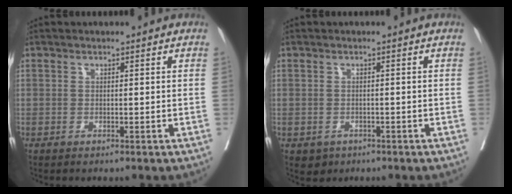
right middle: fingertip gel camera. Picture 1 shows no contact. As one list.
[{"total": 2.1, "force": [-1.1, 1.7, 0.4], "torque": [-0.005, 0.003, -0.011]}]